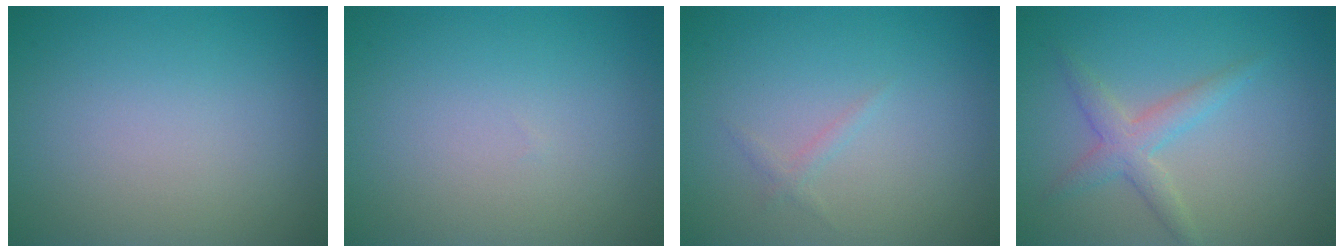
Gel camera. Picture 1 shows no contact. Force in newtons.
{"total": 0.0}
{"total": 0.7, "press": 0.7, "slide": 0.1}
{"total": 2.7, "press": 2.7, "slide": 0.1}